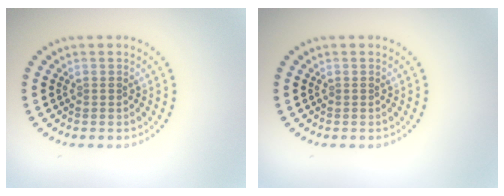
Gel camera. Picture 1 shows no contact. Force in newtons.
{"total": 0.0}